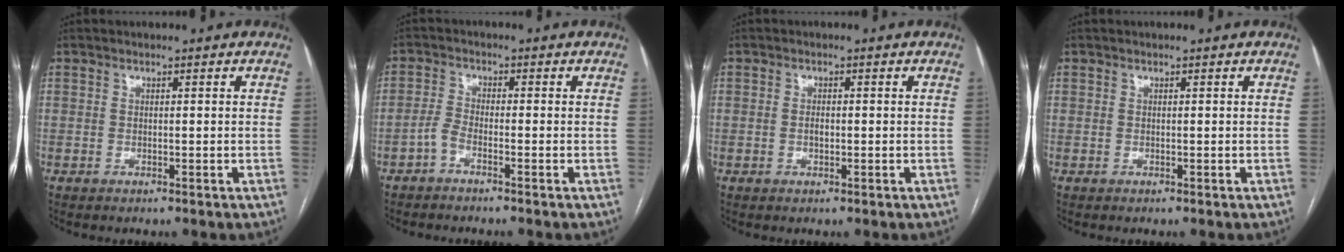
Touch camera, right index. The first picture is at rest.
{"total": 2.2, "force": [-1.6, 0.2, 1.4], "torque": [-0.034, 0.003, -0.038]}
{"total": 1.4, "force": [-0.2, 0.7, 1.2], "torque": [-0.022, 0.002, -0.003]}
{"total": 0.0}